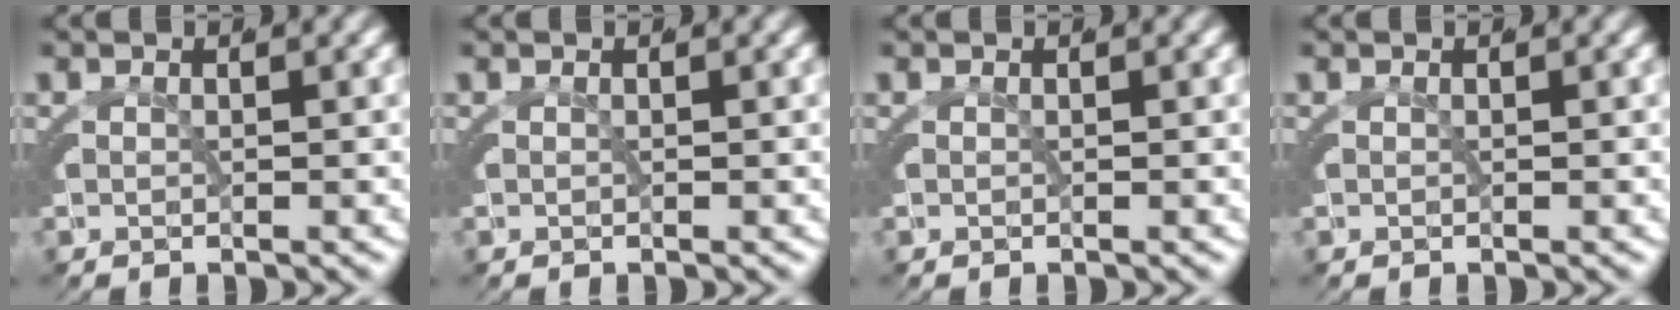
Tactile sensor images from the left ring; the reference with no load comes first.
{"total": 0.0}
{"total": 0.0}
{"total": 0.0}